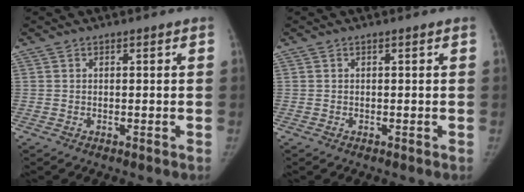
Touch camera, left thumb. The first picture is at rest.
{"total": 0.0}